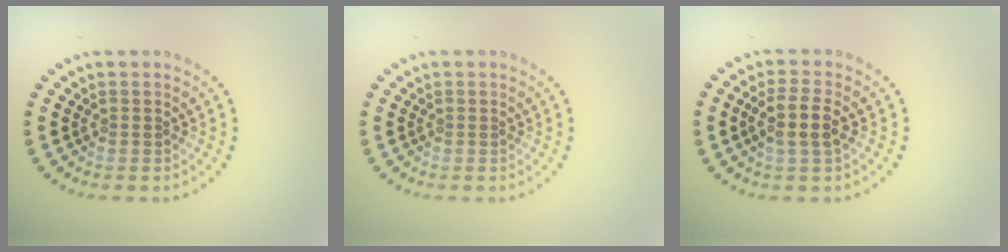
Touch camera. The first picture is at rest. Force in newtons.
{"total": 0.0}
{"total": 2.9, "press": 2.6, "slide": 1.3}